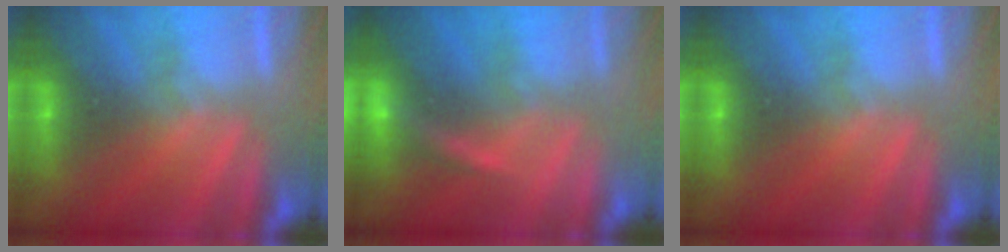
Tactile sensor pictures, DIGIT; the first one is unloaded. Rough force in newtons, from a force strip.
{"total": 3.0}
{"total": 0.0}